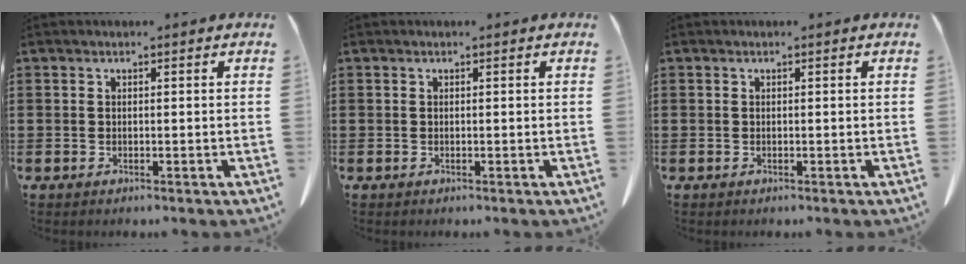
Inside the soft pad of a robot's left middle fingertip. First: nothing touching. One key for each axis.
{"total": 0.0}
{"total": 0.0}